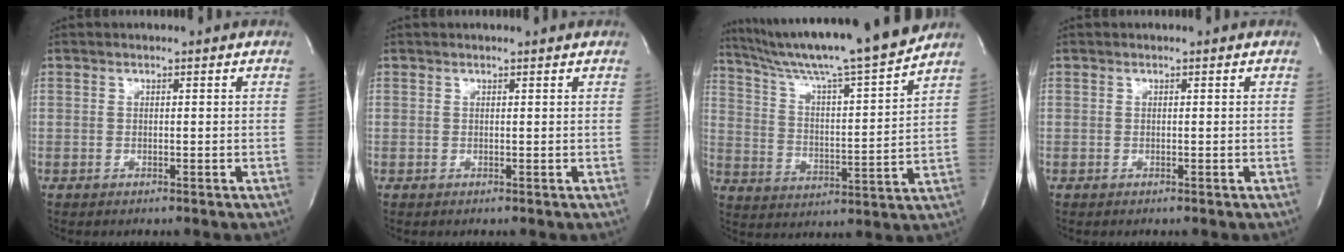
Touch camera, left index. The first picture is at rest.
{"total": 1.3, "force": [1.2, -0.2, 0.3], "torque": [-0.011, 0.002, 0.015]}
{"total": 19.1, "force": [17.0, -1.5, 8.5], "torque": [-0.152, -0.023, 0.266]}
{"total": 0.0}